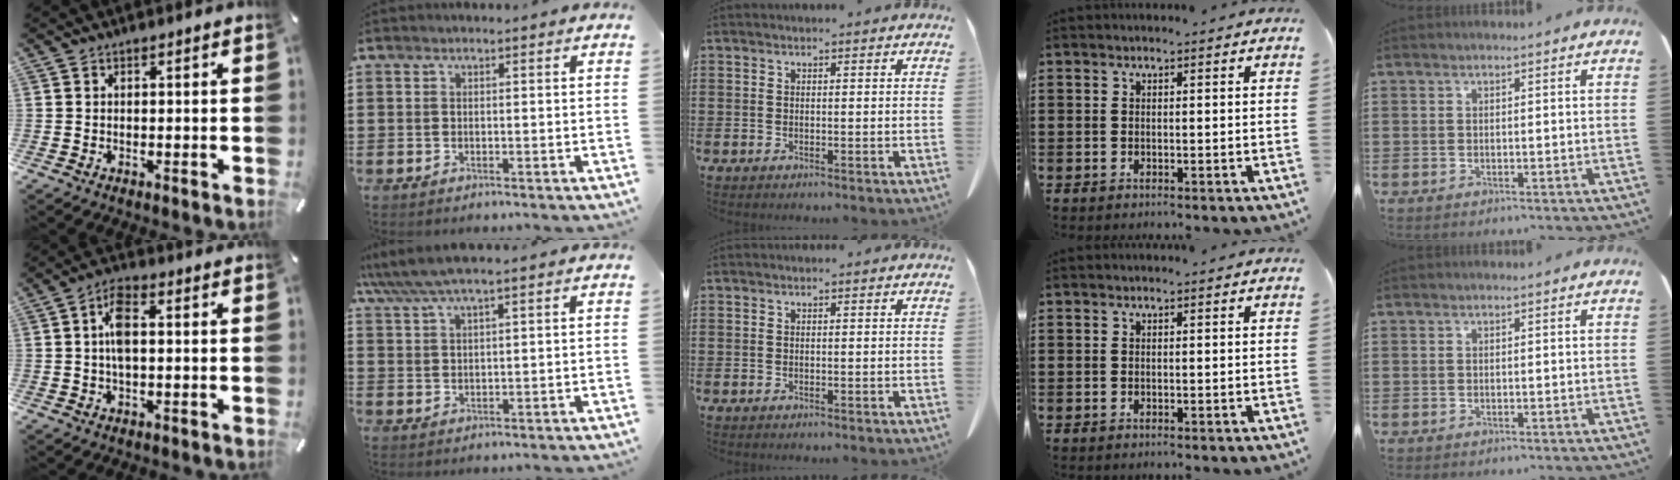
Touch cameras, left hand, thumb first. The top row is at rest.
{"thumb": {"total": 6.2, "force": [0.3, 2.9, 5.4], "torque": [-0.101, 0.007, 0.003]}, "index": {"total": 4.4, "force": [3.3, 0.4, 2.9], "torque": [-0.063, -0.003, 0.058]}}